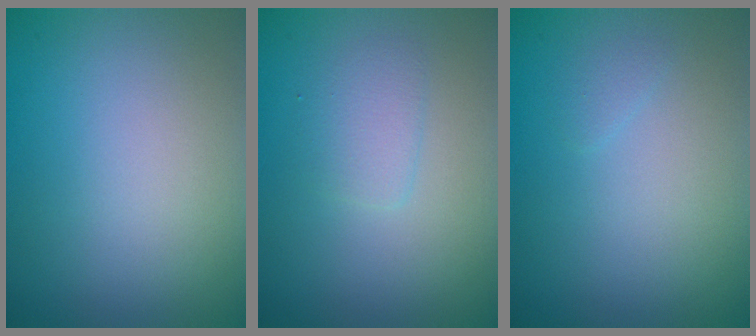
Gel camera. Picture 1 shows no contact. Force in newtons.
{"total": 1.7, "press": 1.7, "slide": 0.1}
{"total": 0.6, "press": 0.6, "slide": 0.1}